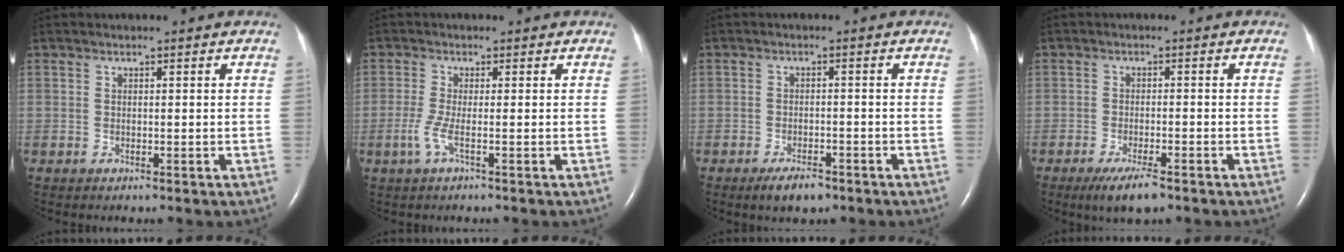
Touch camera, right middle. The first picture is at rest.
{"total": 2.4, "force": [-0.9, -0.1, 2.3], "torque": [-0.060, -0.007, -0.022]}
{"total": 3.7, "force": [-2.6, 1.3, 2.2], "torque": [-0.047, -0.003, -0.040]}
{"total": 5.0, "force": [-3.4, 0.9, 3.6], "torque": [-0.070, -0.011, -0.055]}